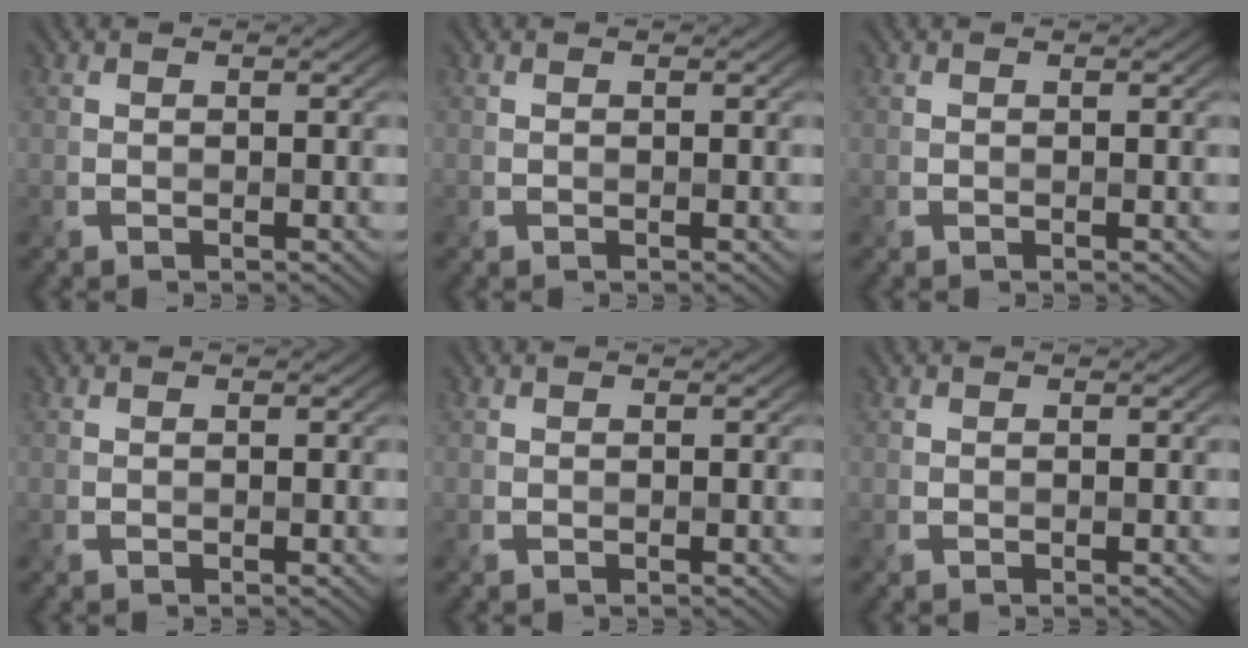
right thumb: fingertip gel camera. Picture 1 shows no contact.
{"total": 0.0}
{"total": 0.0}
{"total": 0.0}
{"total": 0.0}
{"total": 0.0}